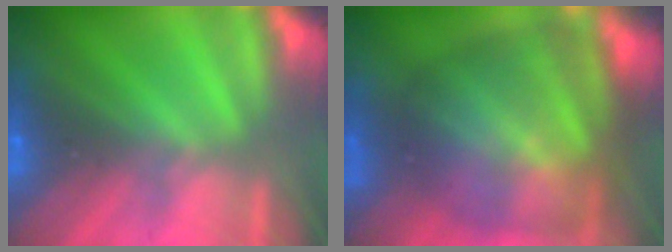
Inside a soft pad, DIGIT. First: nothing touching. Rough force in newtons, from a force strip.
{"total": 8.3}